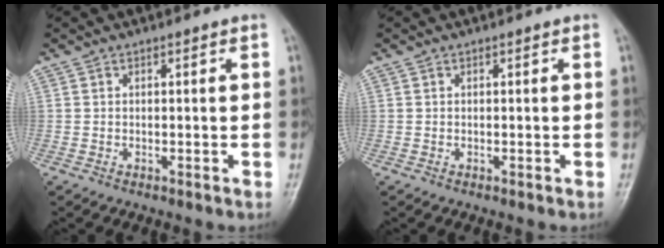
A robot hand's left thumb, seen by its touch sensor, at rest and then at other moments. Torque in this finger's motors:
{"motor_torque": [-0.11, 0.11, 0.00, 0.00, 0.00]}